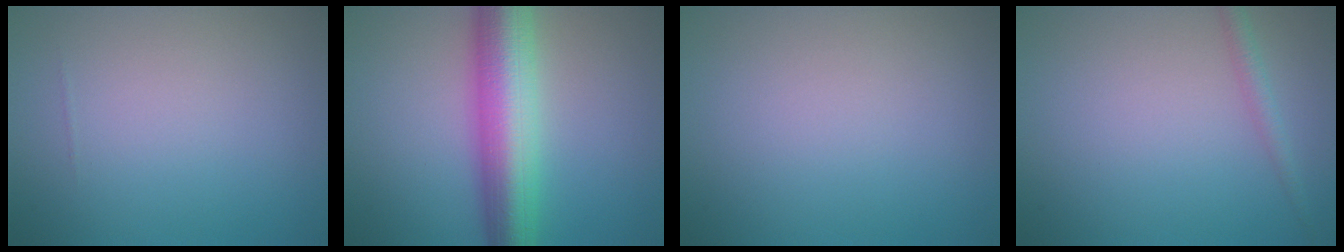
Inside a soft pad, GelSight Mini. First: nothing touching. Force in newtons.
{"total": 8.9, "press": 8.9, "slide": 0.2}
{"total": 0.0}
{"total": 1.5, "press": 1.5, "slide": 0.0}